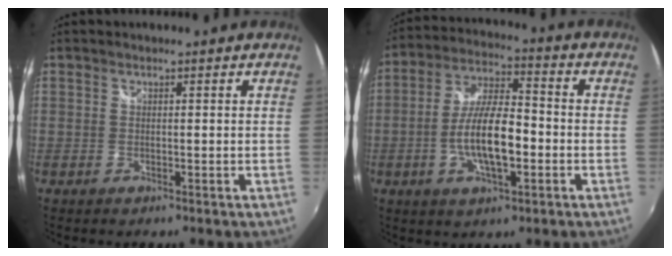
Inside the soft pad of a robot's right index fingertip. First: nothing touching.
{"total": 12.1, "force": [-3.0, 4.0, 11.0], "torque": [-0.219, 0.002, -0.053]}